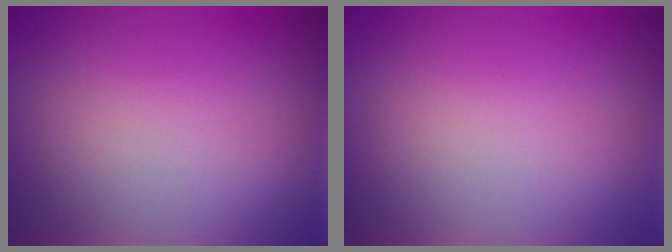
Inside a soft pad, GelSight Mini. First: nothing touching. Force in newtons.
{"total": 0.0}